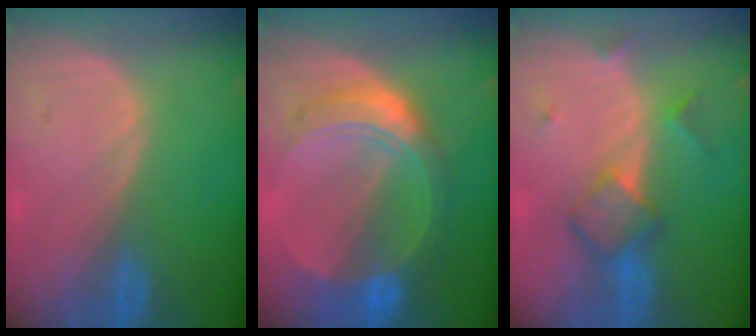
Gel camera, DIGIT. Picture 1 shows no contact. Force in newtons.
{"total": 8.7, "press": 8.7, "slide": 0.6}
{"total": 5.7, "press": 5.4, "slide": 1.7}